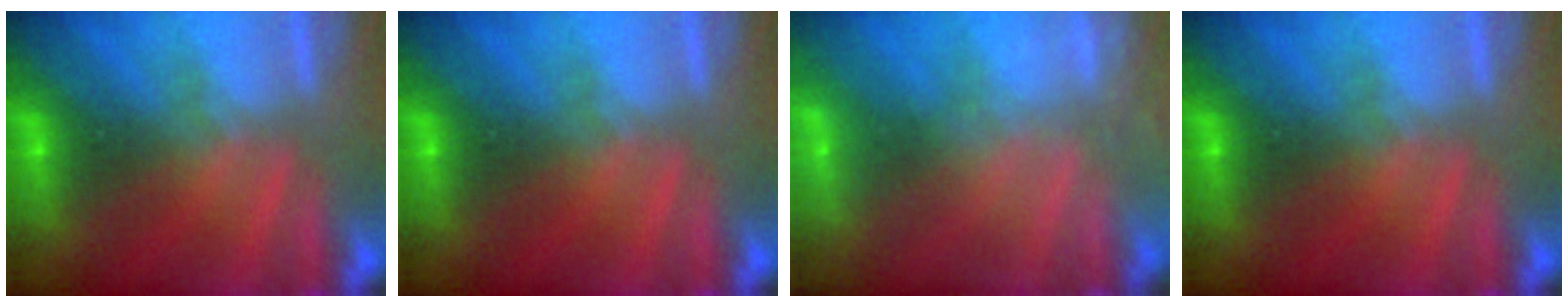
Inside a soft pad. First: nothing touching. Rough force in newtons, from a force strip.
{"total": 0.0}
{"total": 2.5}
{"total": 0.0}